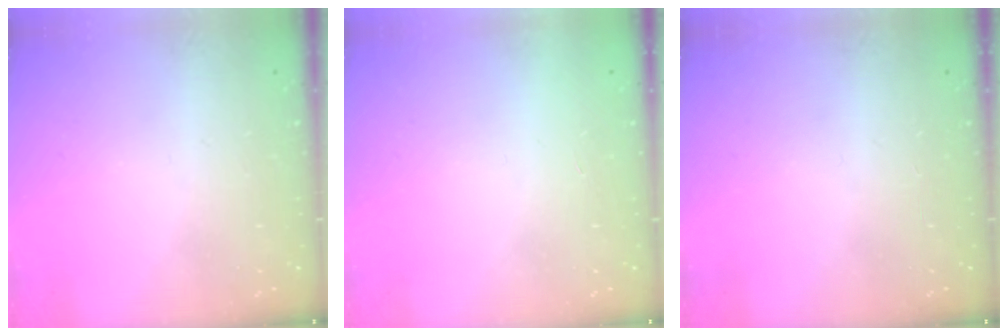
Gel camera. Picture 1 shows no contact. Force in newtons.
{"total": 1.7, "press": 1.7, "slide": 0.1}
{"total": 0.0}